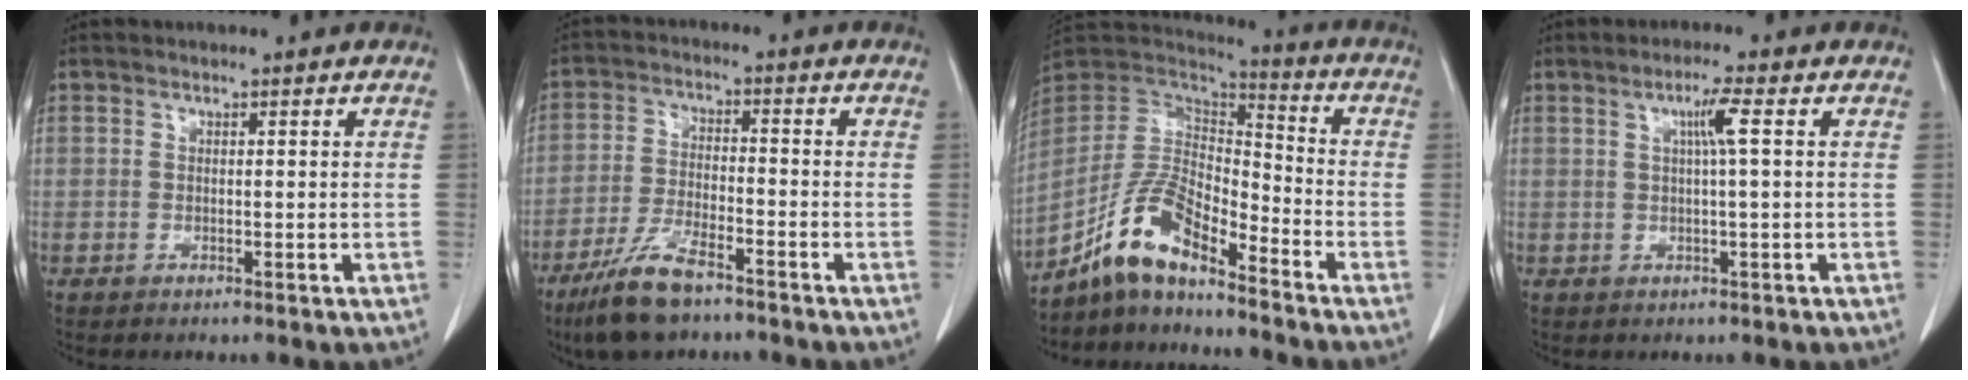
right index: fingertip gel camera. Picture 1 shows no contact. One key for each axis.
{"total": 9.0, "fx": -6.4, "fy": 1.9, "fz": 6.0, "tx": -0.128, "ty": -0.020, "tz": -0.120}
{"total": 11.3, "fx": -8.4, "fy": 3.0, "fz": 7.0, "tx": -0.155, "ty": 0.023, "tz": -0.161}
{"total": 3.3, "fx": 0.8, "fy": -0.5, "fz": 3.2, "tx": -0.060, "ty": 0.003, "tz": 0.014}